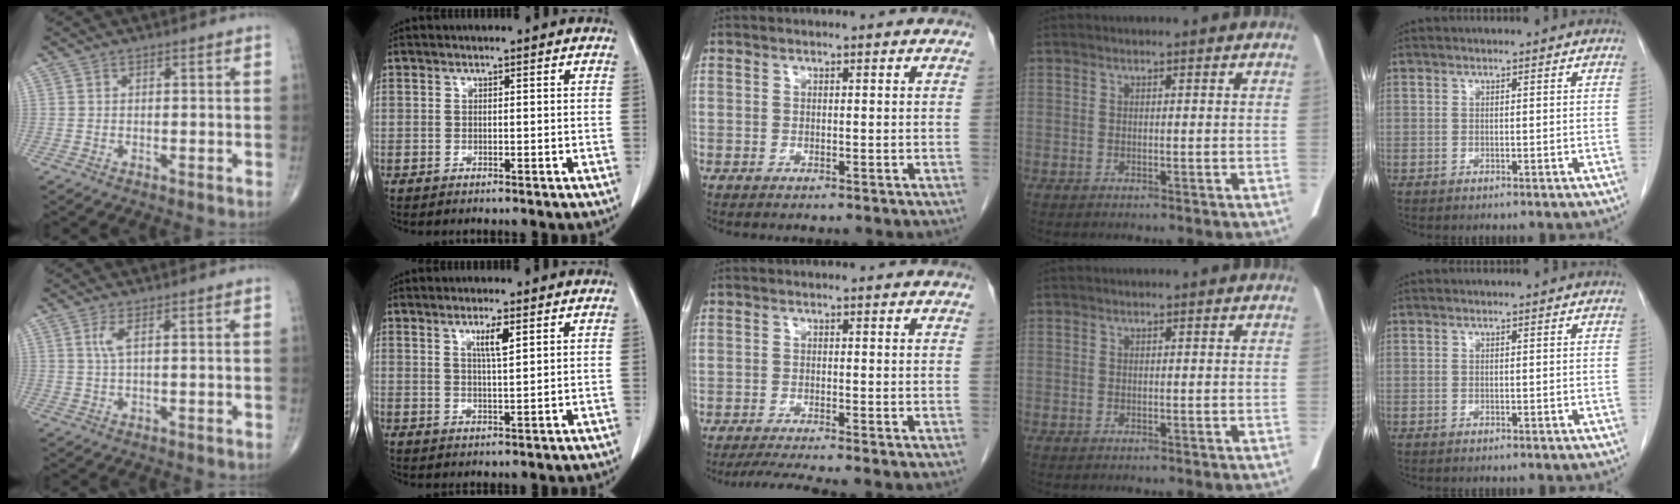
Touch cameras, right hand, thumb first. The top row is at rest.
{"thumb": {"total": 2.3, "force": [0.7, 0.3, 2.2], "torque": [-0.061, 0.004, 0.020]}, "index": {"total": 3.4, "force": [1.7, 0.1, 2.9], "torque": [-0.054, -0.003, 0.030]}, "middle": {"total": 3.6, "force": [-3.0, -1.0, 1.8], "torque": [-0.037, -0.017, -0.055]}}